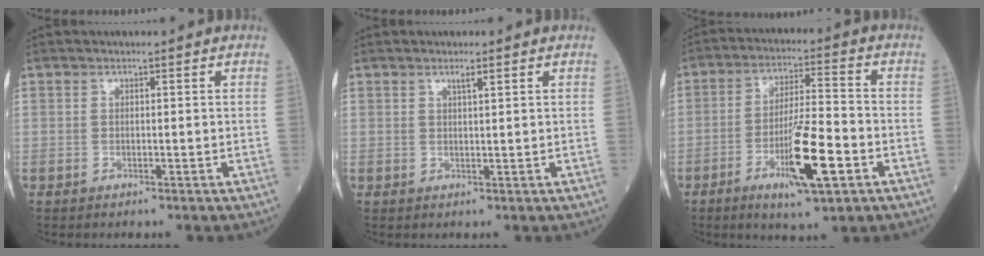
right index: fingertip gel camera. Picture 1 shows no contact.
{"total": 1.2, "force": [0.8, -0.1, 0.9], "torque": [-0.018, -0.001, 0.015]}
{"total": 11.5, "force": [-4.5, 1.4, 10.4], "torque": [-0.184, -0.013, -0.077]}